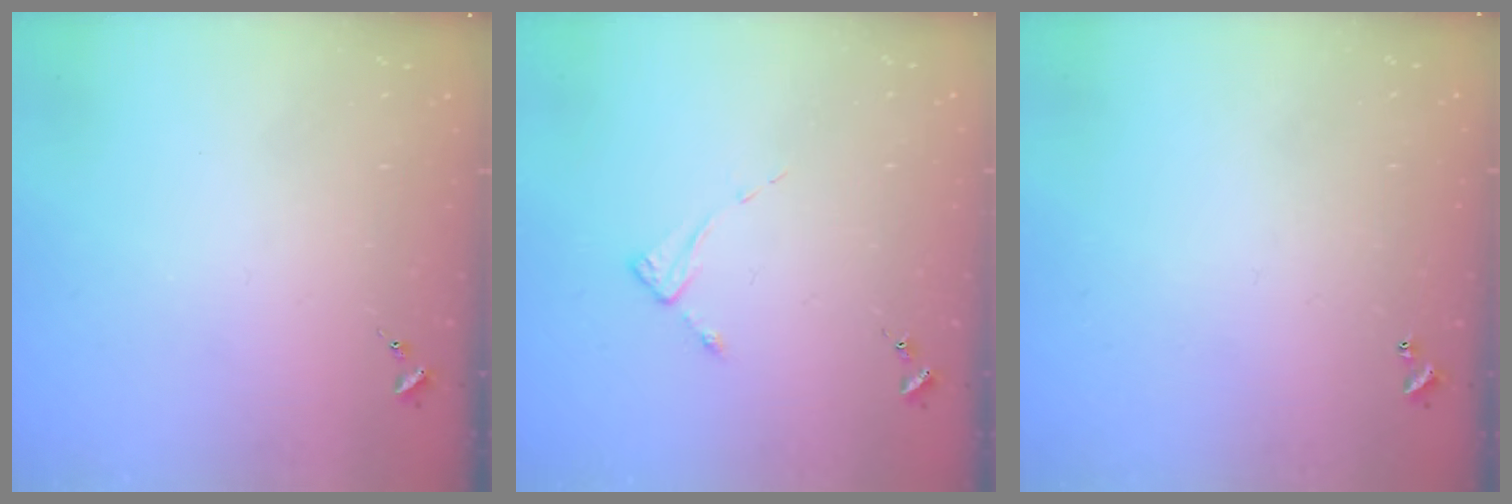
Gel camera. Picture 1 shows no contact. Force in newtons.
{"total": 2.5, "press": 2.5, "slide": 0.3}
{"total": 0.9, "press": 0.9, "slide": 0.2}